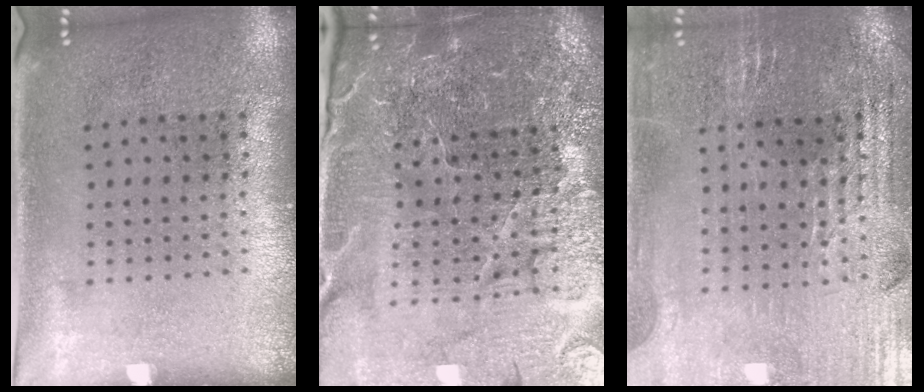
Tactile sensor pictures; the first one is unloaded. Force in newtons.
{"total": 5.3, "press": 5.0, "slide": 1.8}
{"total": 2.9, "press": 2.9, "slide": 0.6}